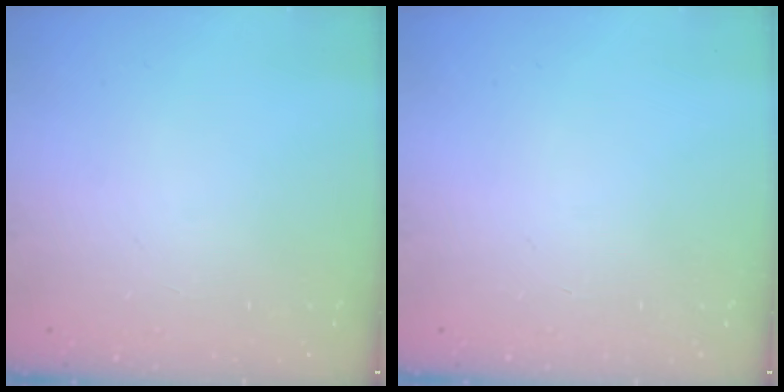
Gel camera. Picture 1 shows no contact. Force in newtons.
{"total": 0.0}